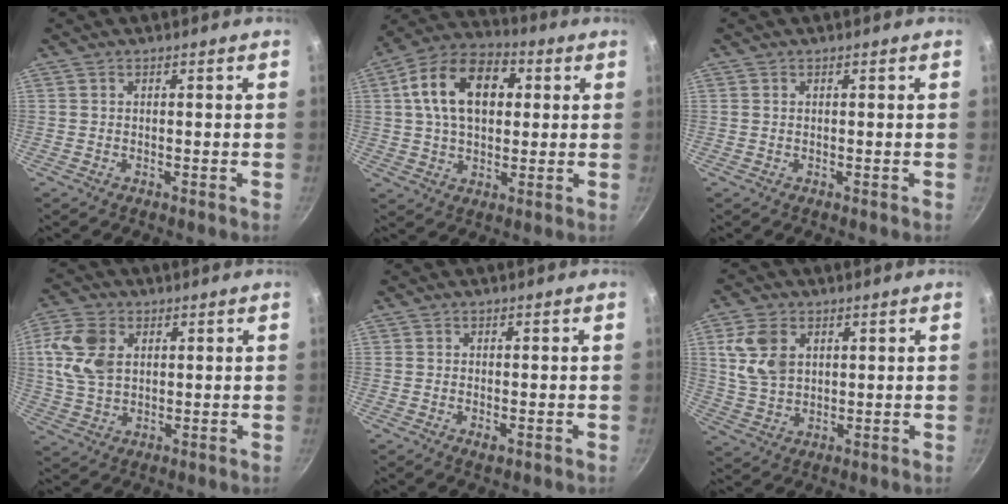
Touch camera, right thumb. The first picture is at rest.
{"total": 16.5, "force": [3.7, 10.7, 11.9], "torque": [-0.178, 0.019, 0.046]}
{"total": 0.0}
{"total": 10.2, "force": [2.5, 7.0, 7.0], "torque": [-0.129, -0.001, 0.045]}
{"total": 1.4, "force": [-0.5, 0.6, 1.2], "torque": [-0.024, -0.003, -0.007]}
{"total": 9.0, "force": [2.8, 6.3, 5.8], "torque": [-0.100, -0.012, 0.059]}